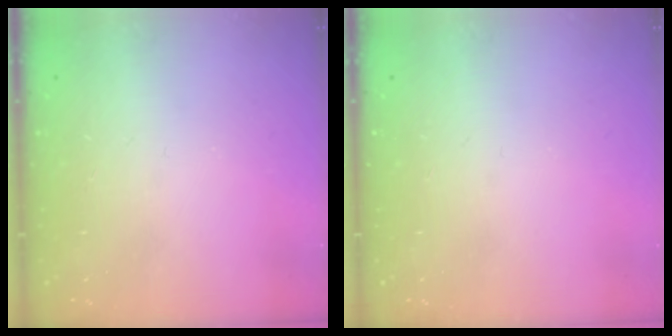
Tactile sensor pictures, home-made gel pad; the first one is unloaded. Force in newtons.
{"total": 0.0}